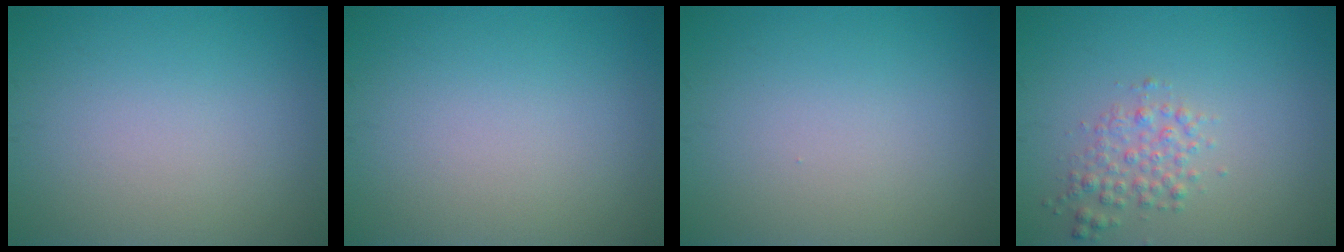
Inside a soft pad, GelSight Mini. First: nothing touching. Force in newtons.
{"total": 0.0}
{"total": 0.0}
{"total": 2.2, "press": 2.2, "slide": 0.0}